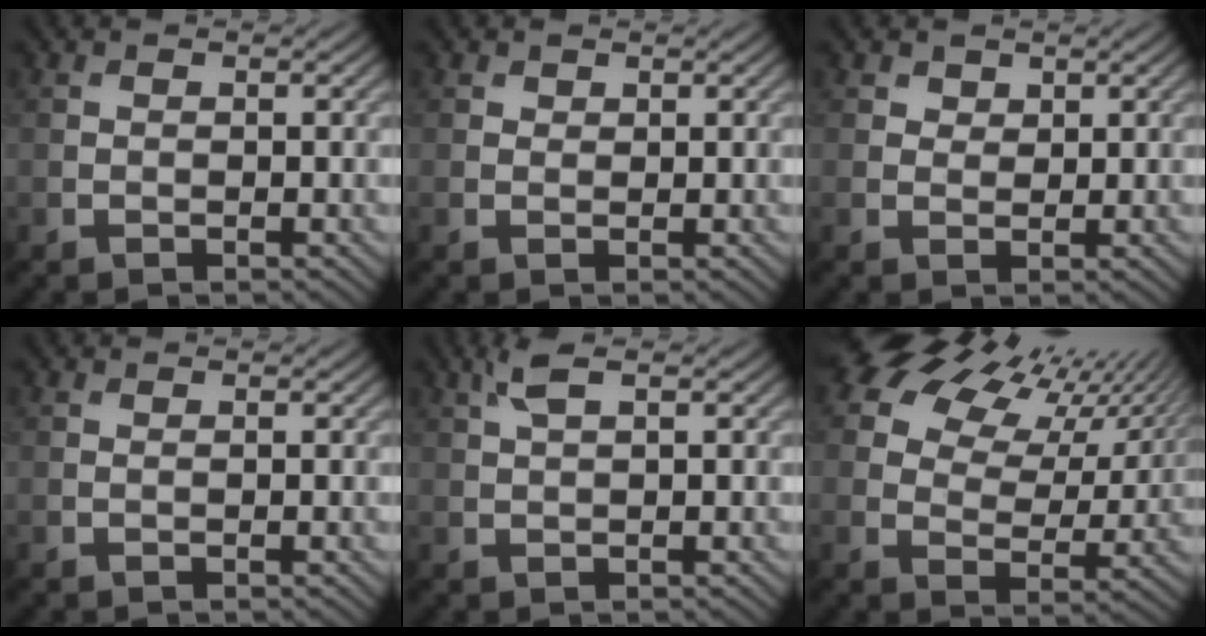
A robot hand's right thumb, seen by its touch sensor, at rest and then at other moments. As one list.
[{"total": 0.7, "force": [0.6, 0.5, 0.0], "torque": [0.000, 0.001, 0.009]}, {"total": 1.6, "force": [1.1, 1.1, 0.4], "torque": [-0.012, -0.002, 0.018]}, {"total": 0.0}, {"total": 2.9, "force": [1.6, 0.8, 2.3], "torque": [-0.059, 0.013, 0.032]}, {"total": 14.3, "force": [9.3, 6.7, 8.6], "torque": [-0.177, 0.044, 0.145]}]